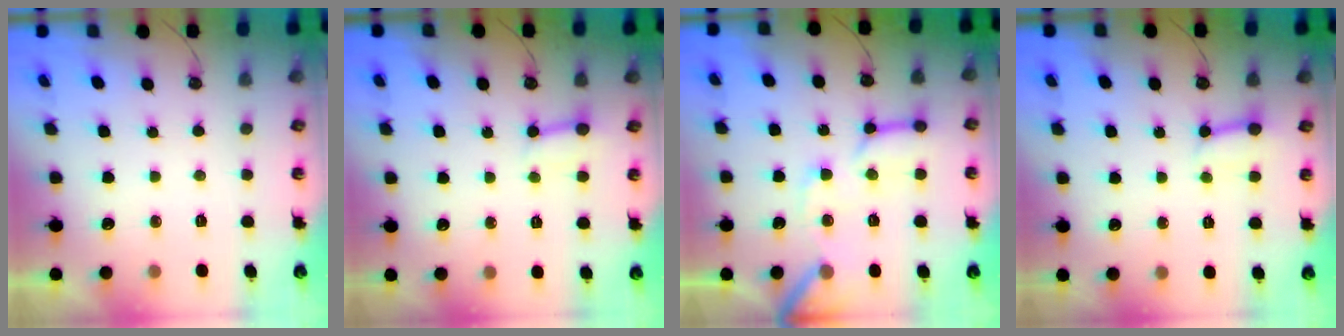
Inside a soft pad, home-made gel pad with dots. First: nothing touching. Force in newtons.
{"total": 2.5, "press": 2.5, "slide": 0.0}
{"total": 14.7, "press": 14.7, "slide": 1.6}
{"total": 3.6, "press": 3.6, "slide": 0.4}